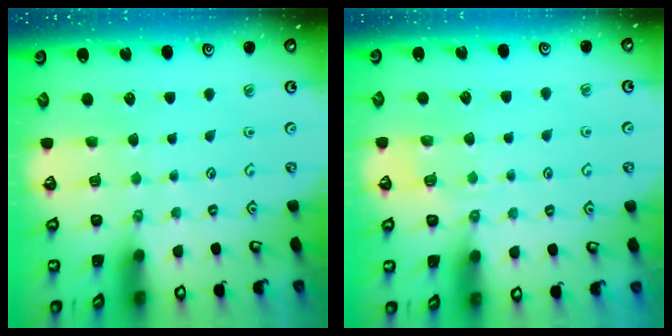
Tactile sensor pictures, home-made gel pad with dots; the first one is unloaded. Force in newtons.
{"total": 2.8, "press": 2.5, "slide": 1.3}